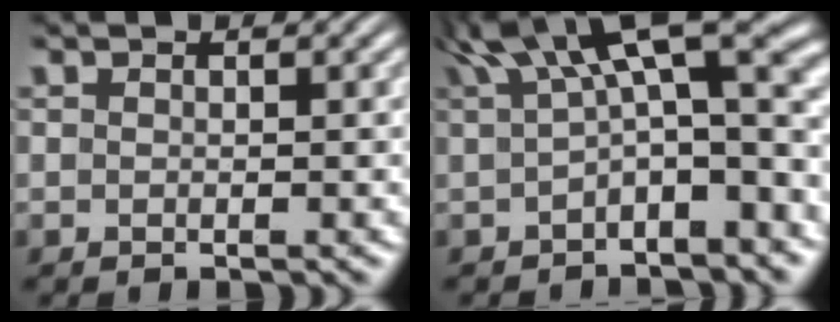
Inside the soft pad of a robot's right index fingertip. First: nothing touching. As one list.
[{"total": 7.8, "force": [1.4, 3.5, 6.8], "torque": [-0.090, 0.001, 0.023]}]